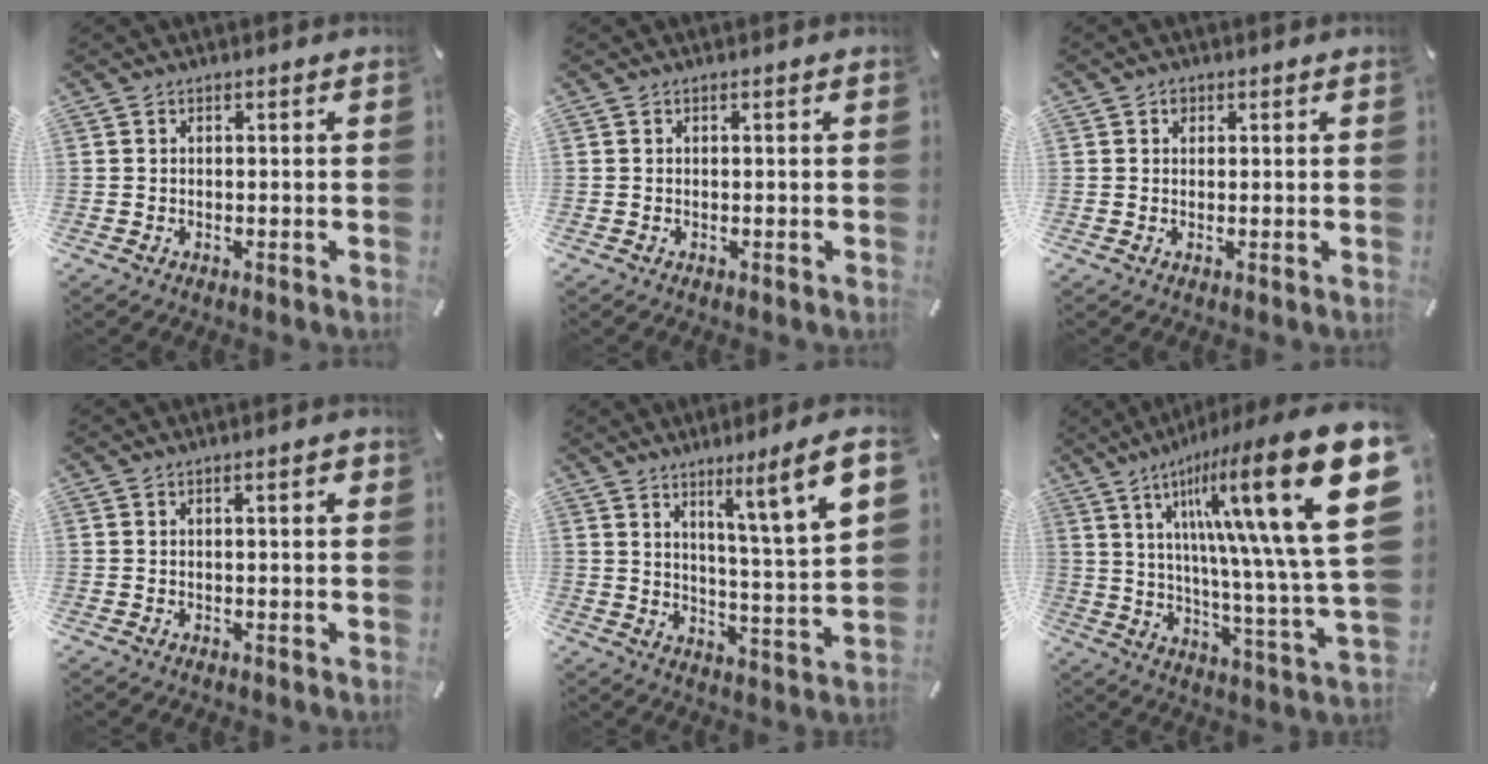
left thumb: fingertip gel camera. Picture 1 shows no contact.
{"total": 0.0}
{"total": 1.3, "force": [0.4, 1.2, 0.4], "torque": [0.000, 0.002, 0.004]}
{"total": 1.9, "force": [0.4, 0.3, 1.8], "torque": [-0.034, 0.004, 0.005]}
{"total": 10.9, "force": [7.1, -0.4, 8.3], "torque": [-0.121, -0.054, 0.101]}
{"total": 31.0, "force": [12.1, 8.2, 27.3], "torque": [-0.408, -0.085, 0.197]}